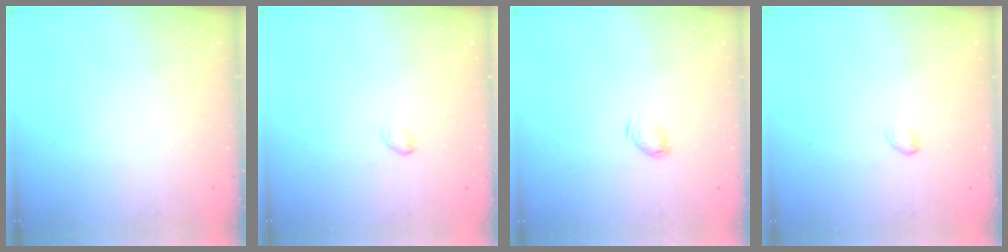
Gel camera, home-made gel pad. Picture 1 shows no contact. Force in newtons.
{"total": 2.7, "press": 2.6, "slide": 0.5}
{"total": 3.4, "press": 3.3, "slide": 0.7}
{"total": 2.7, "press": 2.6, "slide": 0.5}